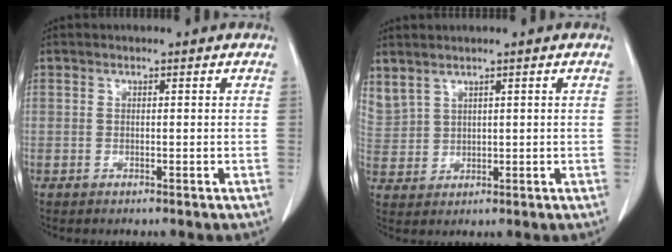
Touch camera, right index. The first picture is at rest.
{"total": 5.7, "force": [3.9, 3.5, 2.3], "torque": [-0.069, 0.009, 0.102]}